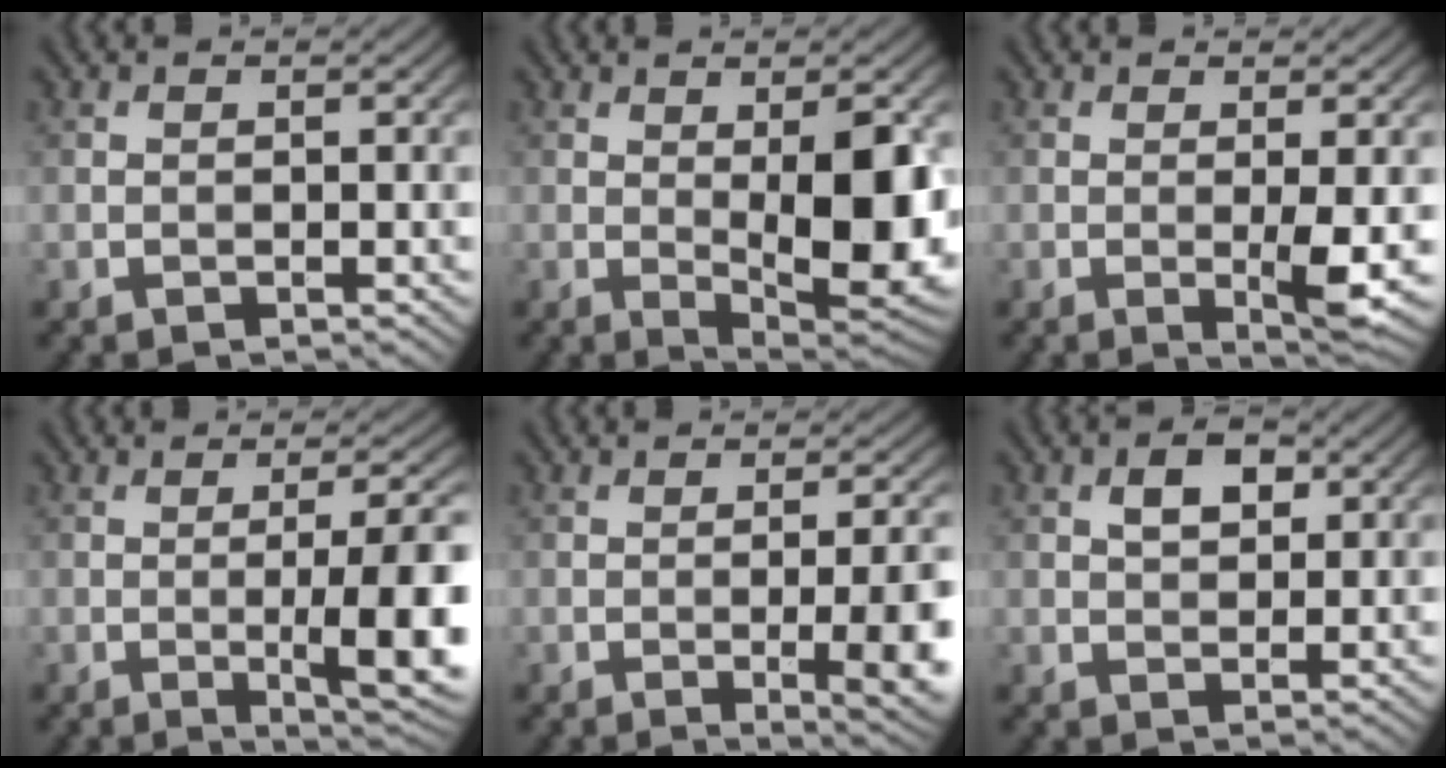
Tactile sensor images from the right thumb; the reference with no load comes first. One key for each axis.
{"total": 11.5, "fx": 0.0, "fy": 3.8, "fz": 10.9, "tx": -0.146, "ty": -0.001, "tz": 0.003}
{"total": 3.5, "fx": -0.2, "fy": 0.3, "fz": 3.5, "tx": -0.066, "ty": -0.005, "tz": -0.002}
{"total": 10.8, "fx": -1.7, "fy": 2.4, "fz": 10.4, "tx": -0.136, "ty": 0.006, "tz": -0.021}
{"total": 7.9, "fx": -1.5, "fy": 2.1, "fz": 7.4, "tx": -0.096, "ty": -0.005, "tz": -0.009}
{"total": 3.3, "fx": 1.2, "fy": 2.0, "fz": 2.3, "tx": -0.041, "ty": 0.004, "tz": 0.019}